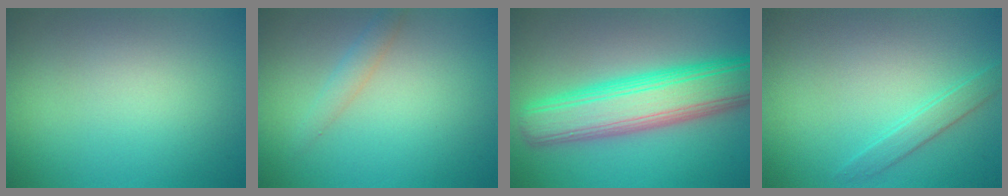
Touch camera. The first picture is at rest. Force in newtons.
{"total": 1.5, "press": 1.5, "slide": 0.0}
{"total": 9.2, "press": 9.2, "slide": 0.3}
{"total": 1.6, "press": 1.6, "slide": 0.0}